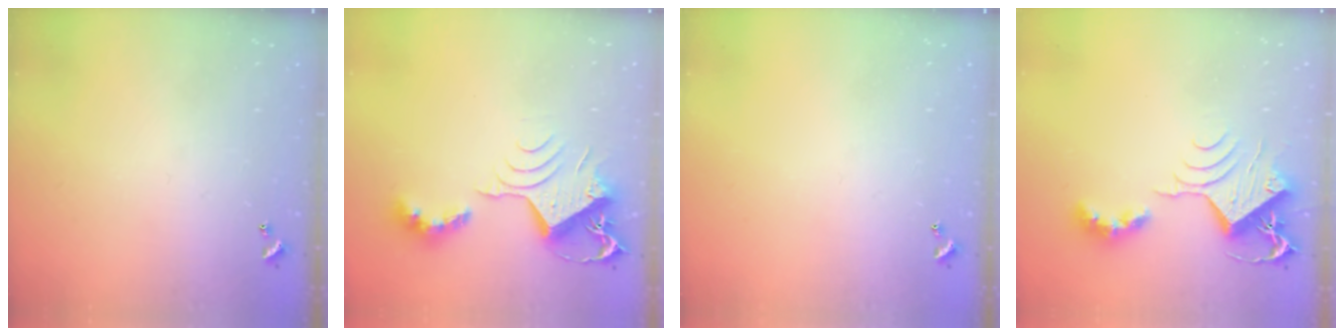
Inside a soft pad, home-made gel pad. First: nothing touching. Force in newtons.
{"total": 11.6, "press": 11.6, "slide": 1.2}
{"total": 0.0}
{"total": 9.5, "press": 9.3, "slide": 1.6}